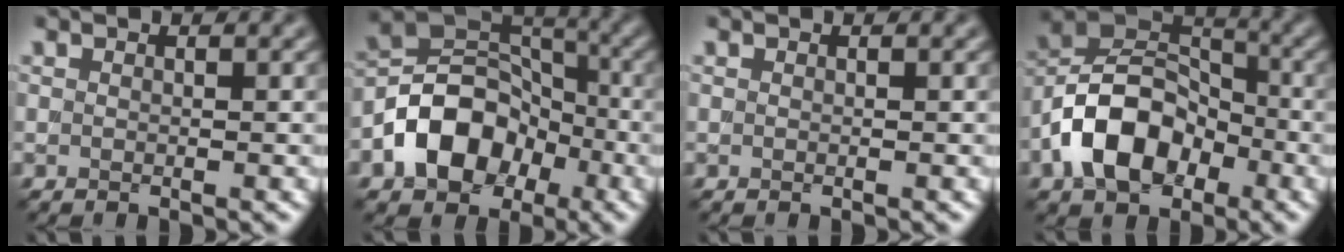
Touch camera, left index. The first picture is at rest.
{"total": 8.5, "force": [-3.4, 6.3, 4.7], "torque": [-0.071, 0.004, -0.073]}
{"total": 0.0}
{"total": 9.0, "force": [-3.6, 6.1, 5.6], "torque": [-0.100, 0.010, -0.081]}